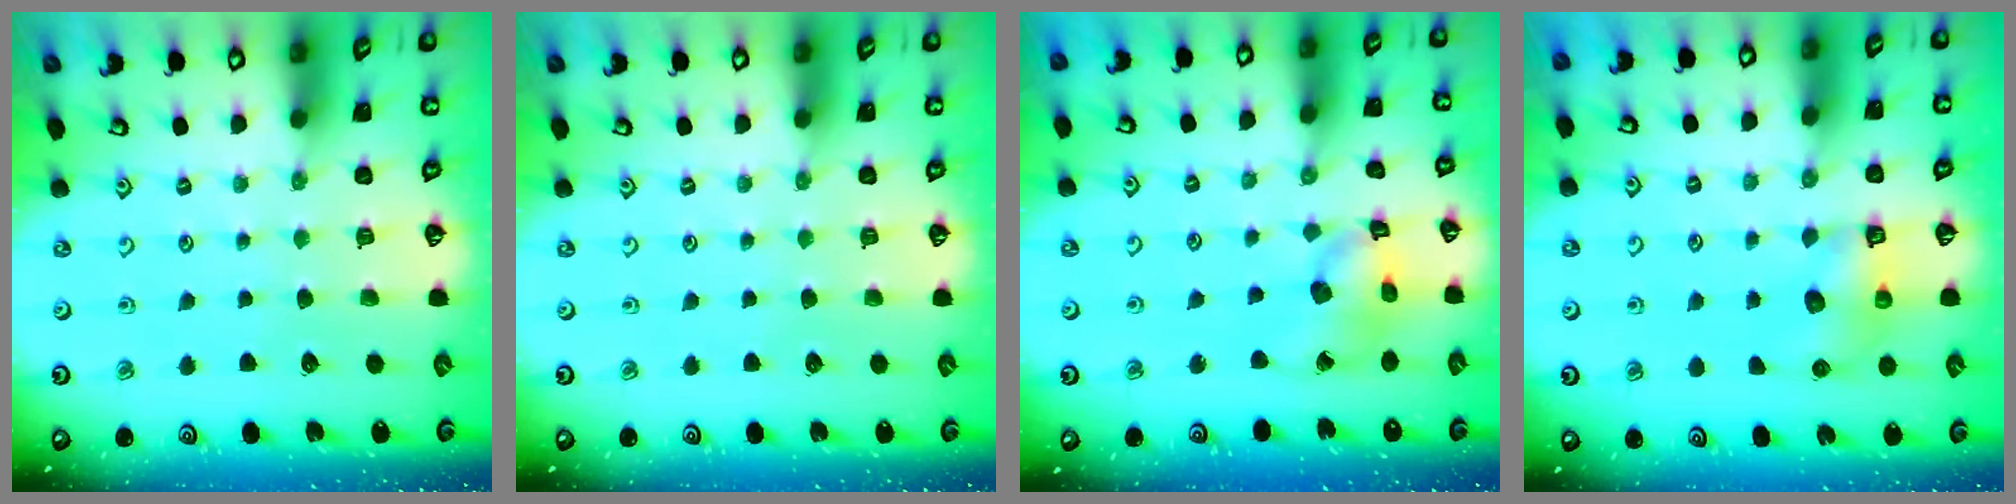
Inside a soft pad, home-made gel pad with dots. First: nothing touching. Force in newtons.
{"total": 0.0}
{"total": 13.1, "press": 12.9, "slide": 1.9}
{"total": 6.2, "press": 6.2, "slide": 0.2}